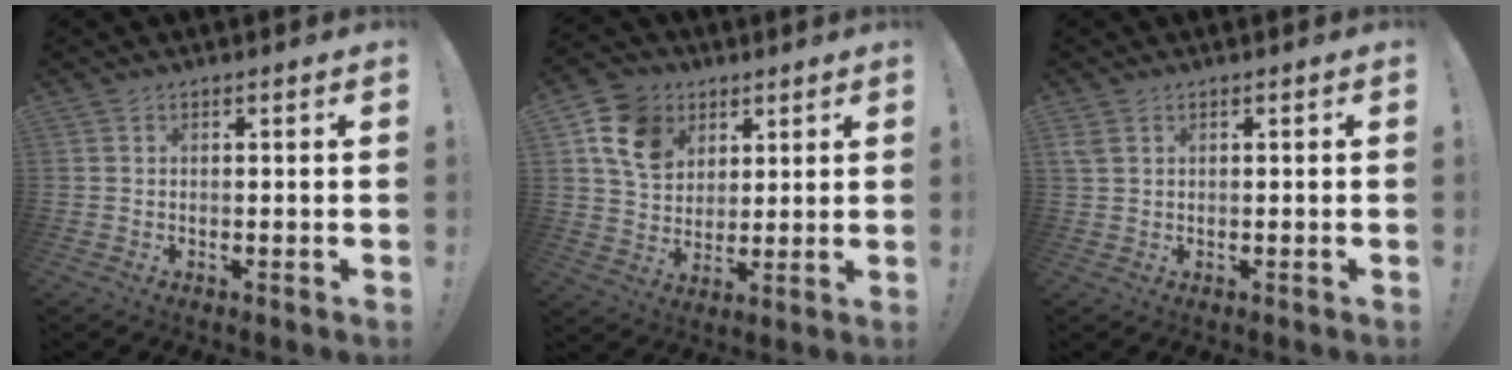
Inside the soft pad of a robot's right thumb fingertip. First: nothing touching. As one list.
[{"total": 13.4, "force": [6.0, 10.3, 6.0], "torque": [-0.096, -0.019, 0.121]}, {"total": 2.6, "force": [1.3, 1.6, 1.6], "torque": [-0.031, 0.002, 0.026]}]